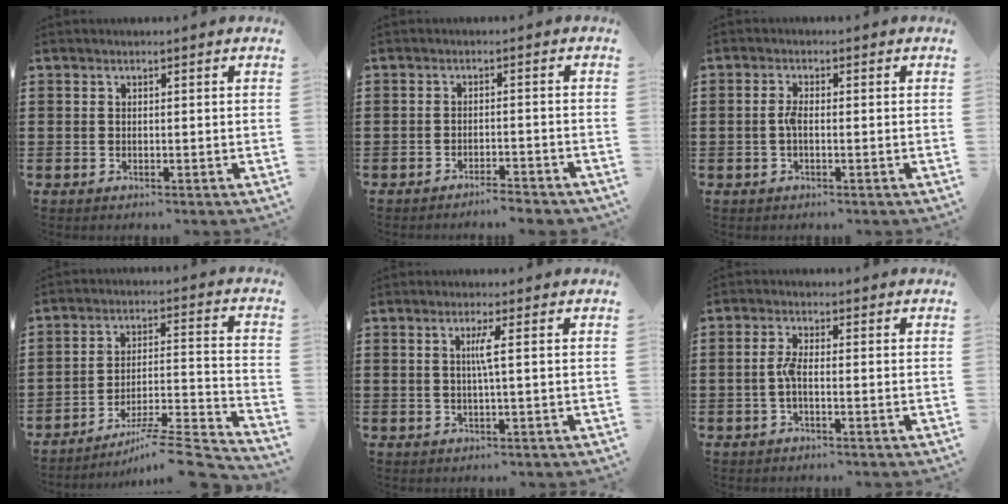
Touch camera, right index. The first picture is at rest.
{"total": 2.4, "force": [-2.4, 0.0, 0.5], "torque": [-0.012, -0.001, -0.050]}
{"total": 2.1, "force": [-0.4, 0.5, 2.0], "torque": [-0.046, -0.001, -0.011]}
{"total": 7.3, "force": [-6.4, 0.3, 3.6], "torque": [-0.051, -0.004, -0.126]}
{"total": 2.5, "force": [0.3, -0.5, 2.5], "torque": [-0.048, -0.004, 0.000]}
{"total": 2.4, "force": [-0.6, 0.5, 2.3], "torque": [-0.059, -0.003, -0.016]}